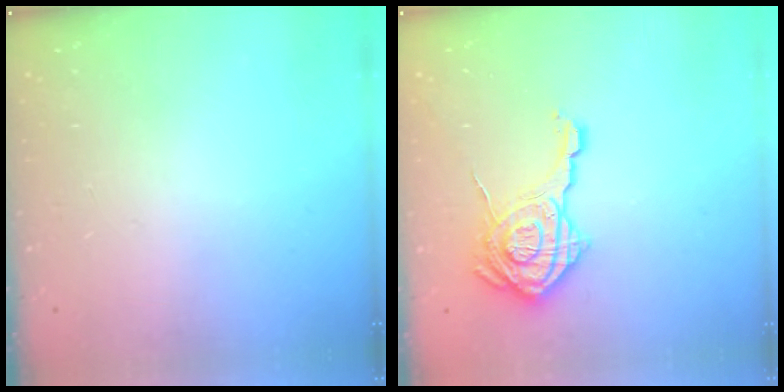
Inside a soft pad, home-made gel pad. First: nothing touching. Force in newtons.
{"total": 17.5, "press": 17.5, "slide": 0.7}